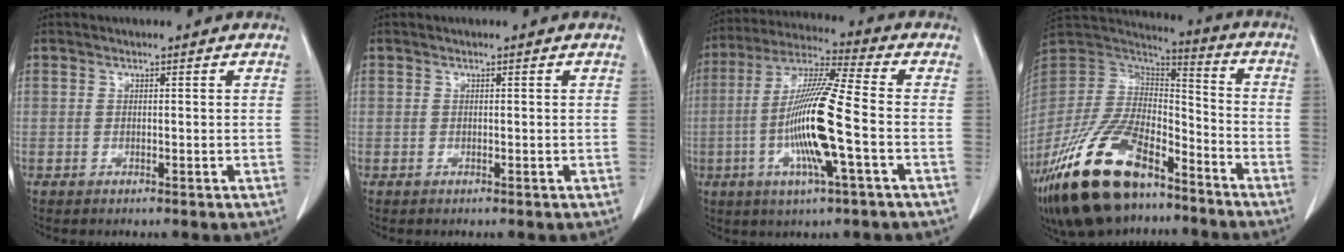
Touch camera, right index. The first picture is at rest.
{"total": 0.0}
{"total": 14.7, "force": [-3.1, 0.3, 14.4], "torque": [-0.286, -0.006, -0.066]}
{"total": 23.0, "force": [-15.4, 9.5, 14.1], "torque": [-0.311, -0.009, -0.279]}